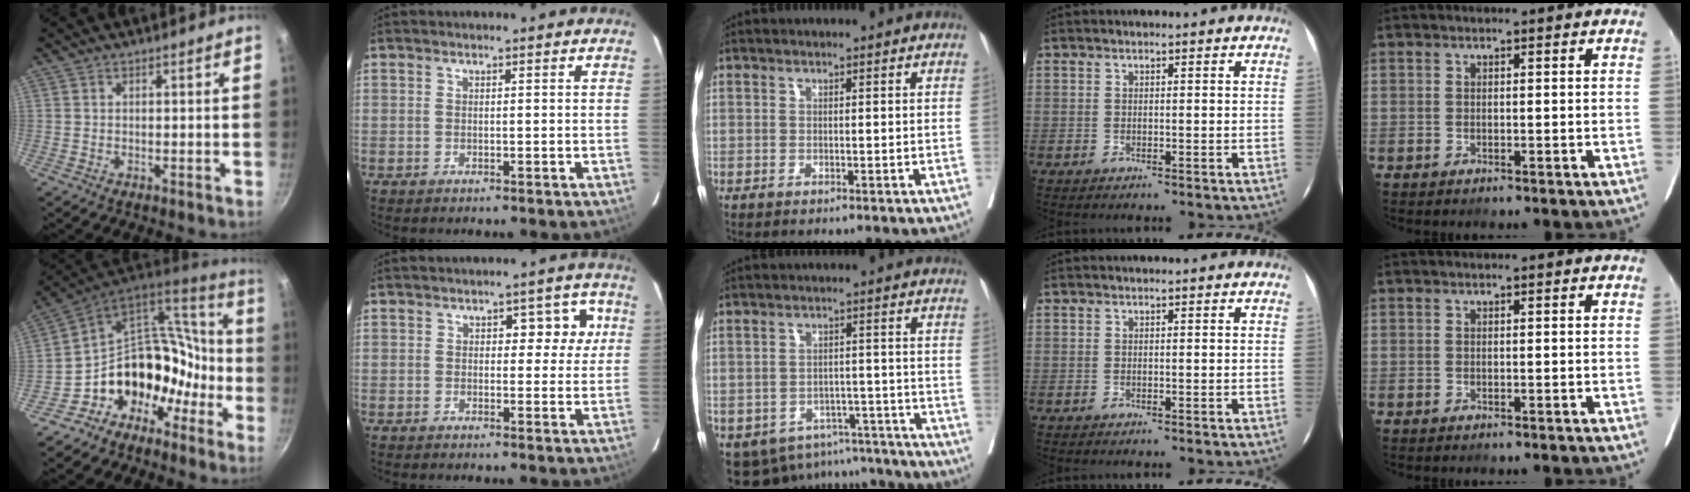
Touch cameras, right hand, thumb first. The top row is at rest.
{"thumb": {"total": 17.0, "force": [-8.1, 12.3, 8.4], "torque": [-0.058, 0.135, -0.139]}, "index": {"total": 5.3, "force": [1.4, 2.9, 4.2], "torque": [-0.035, 0.022, 0.016]}, "middle": {"total": 13.4, "force": [-11.3, 6.7, 2.7], "torque": [-0.040, 0.029, -0.137]}}